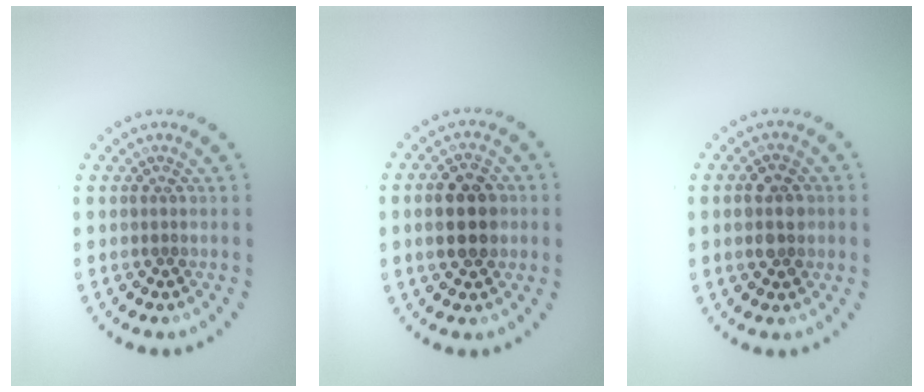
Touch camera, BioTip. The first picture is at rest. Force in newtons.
{"total": 4.5, "press": 4.5, "slide": 0.2}
{"total": 2.9, "press": 2.9, "slide": 0.2}